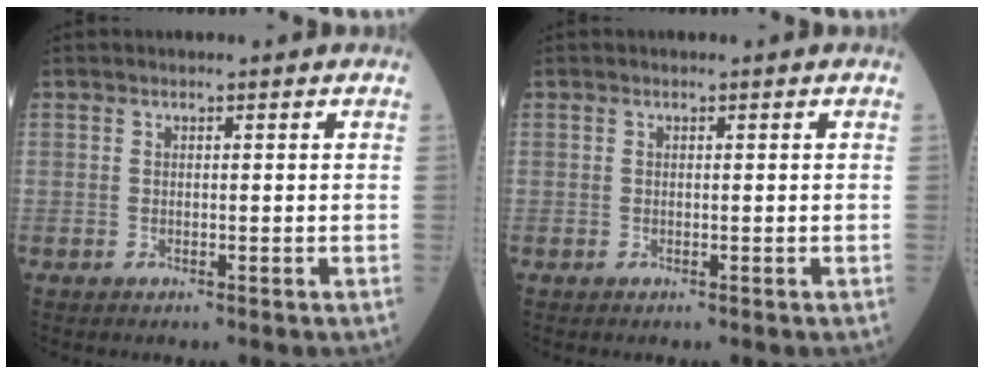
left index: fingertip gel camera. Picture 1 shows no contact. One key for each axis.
{"total": 0.0}